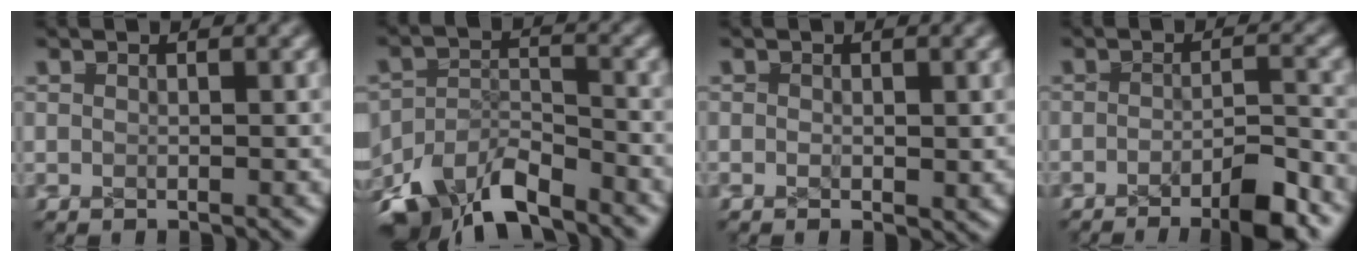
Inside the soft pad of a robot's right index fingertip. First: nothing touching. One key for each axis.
{"total": 8.4, "fx": -7.1, "fy": 3.5, "fz": 3.0, "tx": -0.037, "ty": -0.024, "tz": -0.115}
{"total": 0.7, "fx": -0.2, "fy": 0.4, "fz": 0.5, "tx": -0.008, "ty": -0.006, "tz": -0.003}
{"total": 5.8, "fx": -4.8, "fy": 2.4, "fz": 2.2, "tx": -0.008, "ty": 0.002, "tz": -0.087}